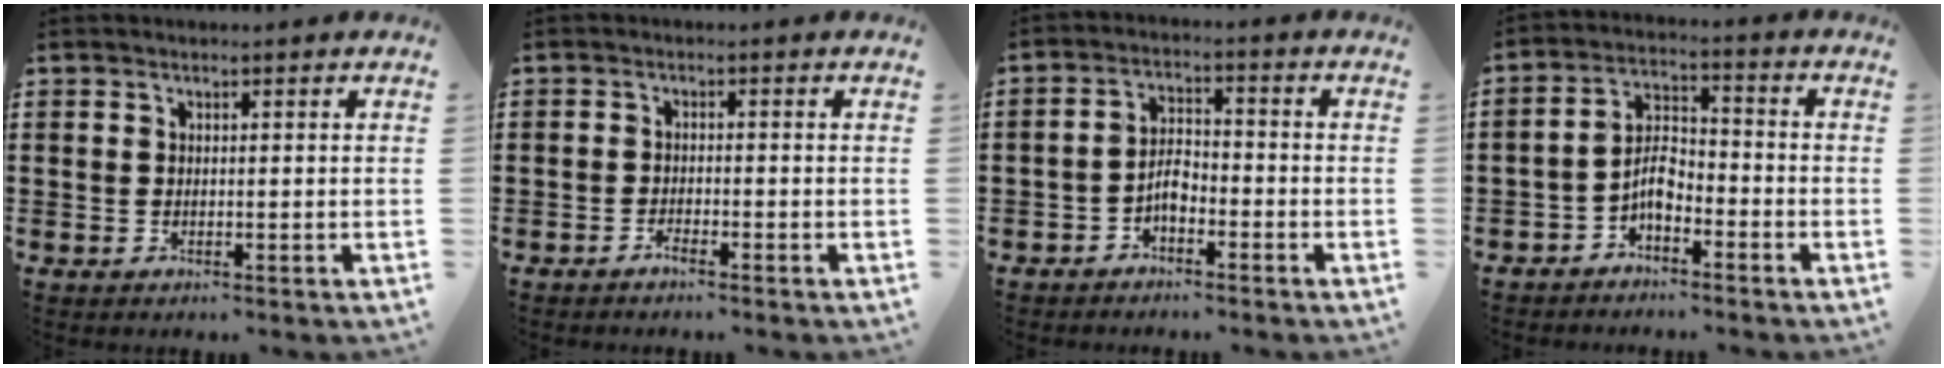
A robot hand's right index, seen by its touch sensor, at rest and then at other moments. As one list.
[{"total": 1.2, "force": [-1.1, 0.1, 0.5], "torque": [-0.012, -0.003, -0.021]}, {"total": 3.7, "force": [-2.1, 1.7, 2.6], "torque": [-0.063, 0.002, -0.045]}, {"total": 4.9, "force": [-2.8, 2.1, 3.4], "torque": [-0.082, 0.006, -0.061]}]